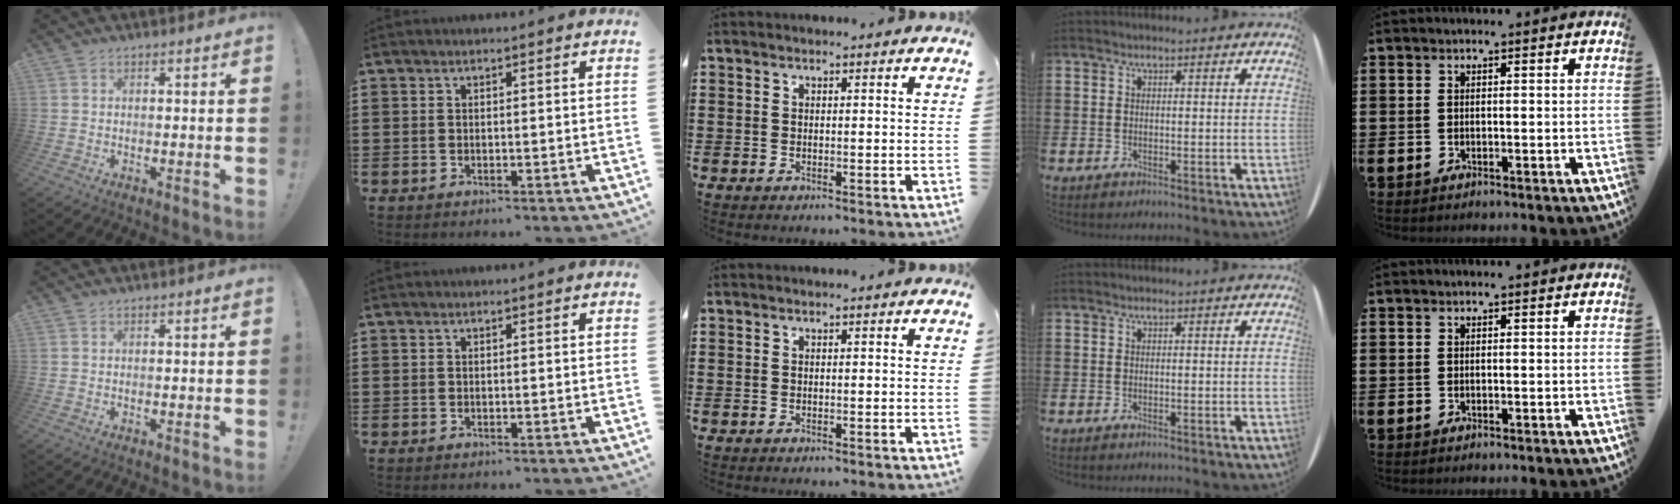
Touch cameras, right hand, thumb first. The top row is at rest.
{}